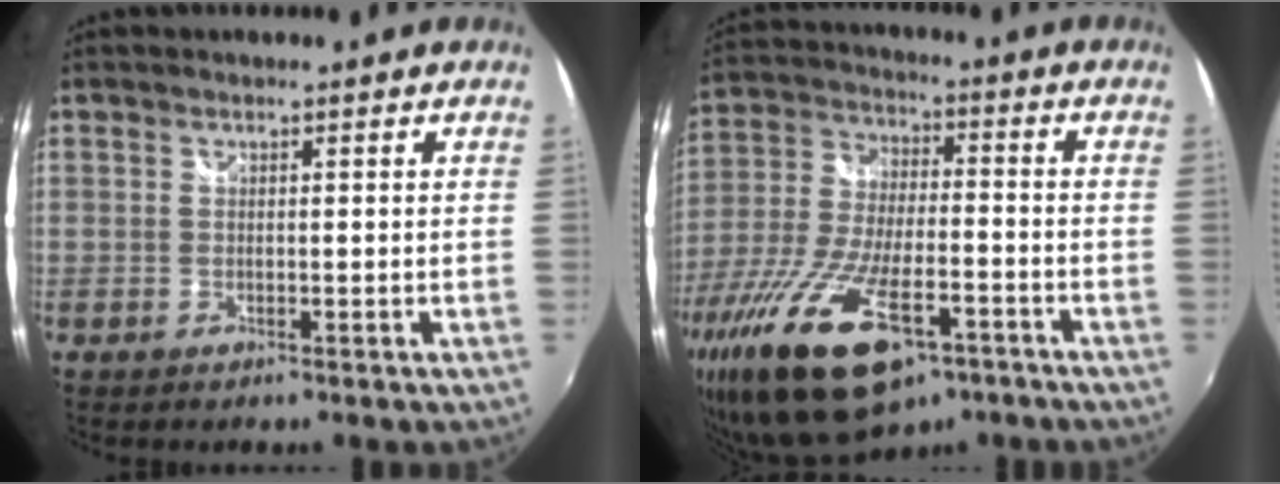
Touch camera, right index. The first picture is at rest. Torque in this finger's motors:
{"motor_torque": [2.06, -0.08, 1.05, 0.17]}